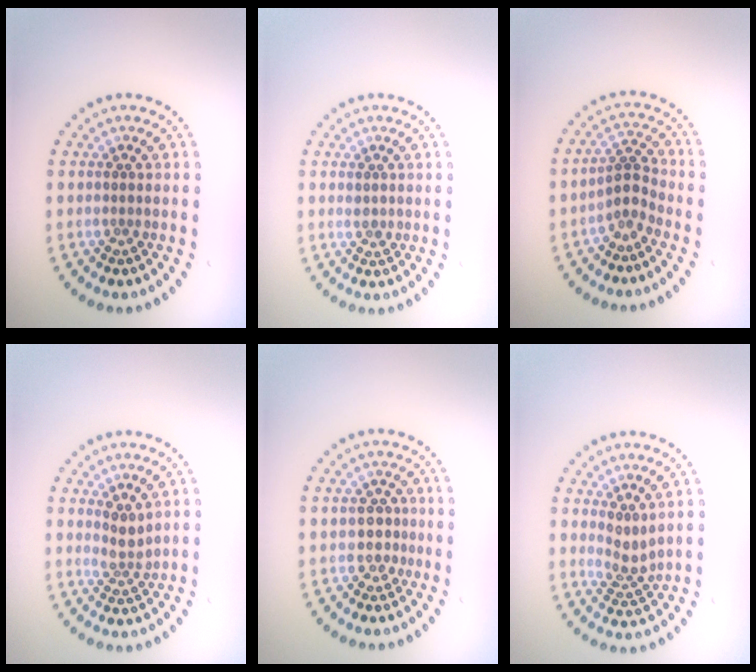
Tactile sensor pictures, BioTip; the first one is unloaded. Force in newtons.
{"total": 0.9, "press": 0.8, "slide": 0.2}
{"total": 2.2, "press": 1.5, "slide": 1.6}
{"total": 2.0, "press": 1.5, "slide": 1.4}
{"total": 1.7, "press": 1.3, "slide": 1.0}
{"total": 2.3, "press": 1.7, "slide": 1.5}